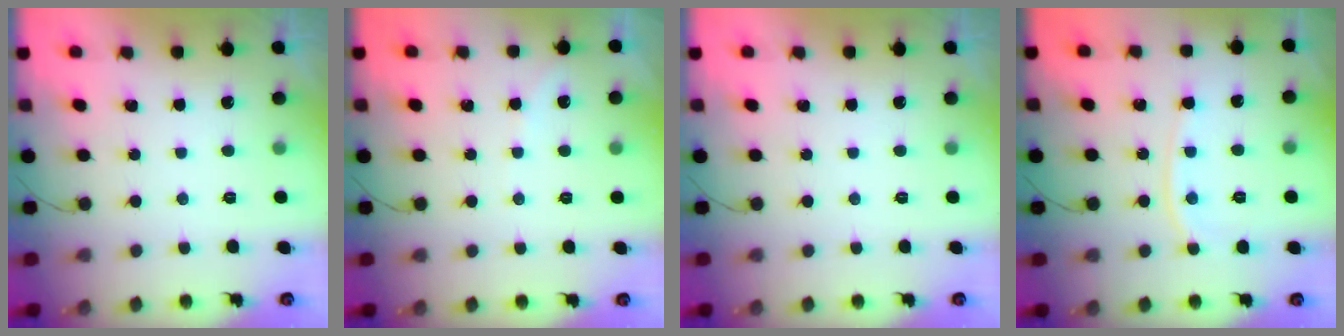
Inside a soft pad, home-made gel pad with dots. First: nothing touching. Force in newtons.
{"total": 2.4, "press": 2.4, "slide": 0.4}
{"total": 0.0}
{"total": 7.1, "press": 7.0, "slide": 1.0}